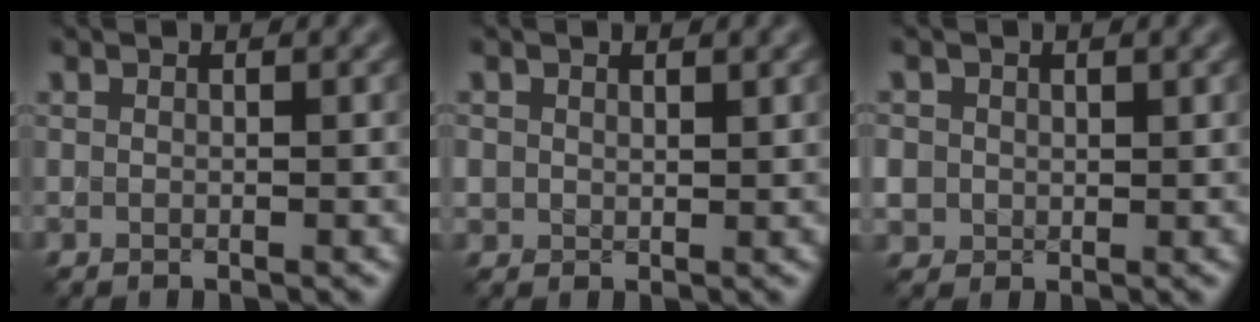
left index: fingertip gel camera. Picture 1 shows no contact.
{"total": 1.1, "force": [0.6, 0.9, 0.3], "torque": [-0.007, -0.002, 0.013]}
{"total": 3.0, "force": [0.6, 2.8, 0.9], "torque": [-0.033, 0.007, 0.012]}